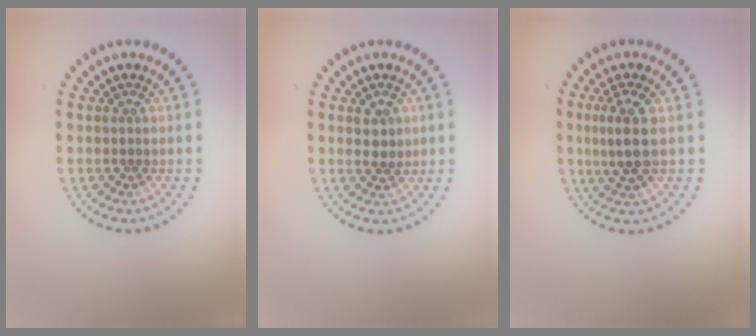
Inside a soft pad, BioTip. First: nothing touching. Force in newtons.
{"total": 2.0, "press": 1.9, "slide": 0.6}
{"total": 3.0, "press": 2.7, "slide": 1.2}